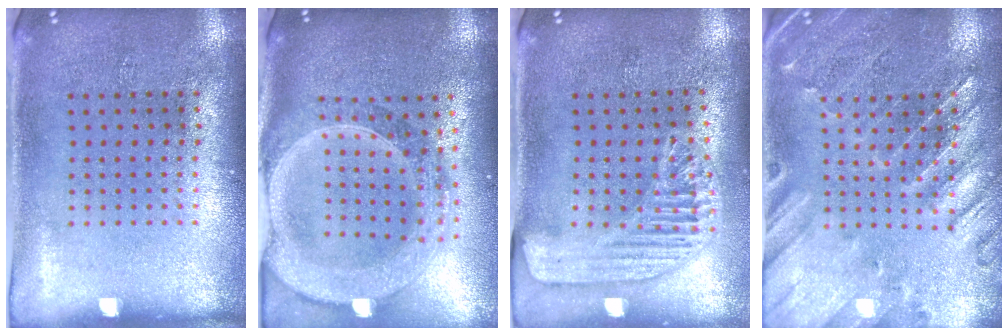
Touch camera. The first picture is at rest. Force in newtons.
{"total": 2.9, "press": 2.5, "slide": 1.4}
{"total": 1.6, "press": 1.6, "slide": 0.4}
{"total": 0.6, "press": 0.4, "slide": 0.4}